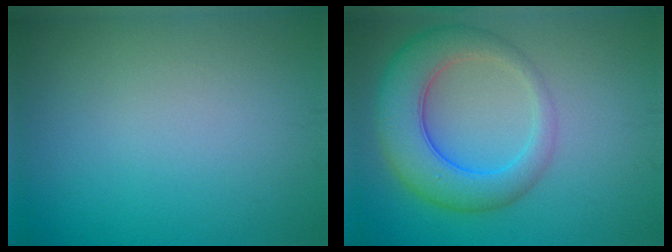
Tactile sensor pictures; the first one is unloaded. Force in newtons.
{"total": 6.7, "press": 6.7, "slide": 0.2}